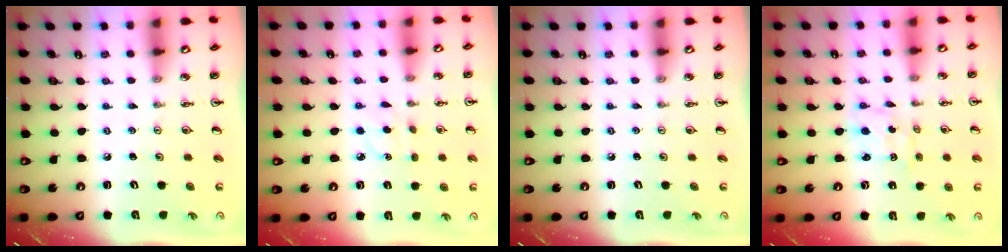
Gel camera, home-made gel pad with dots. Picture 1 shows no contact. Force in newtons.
{"total": 3.2, "press": 3.2, "slide": 0.6}
{"total": 0.0}
{"total": 1.6, "press": 1.3, "slide": 0.8}